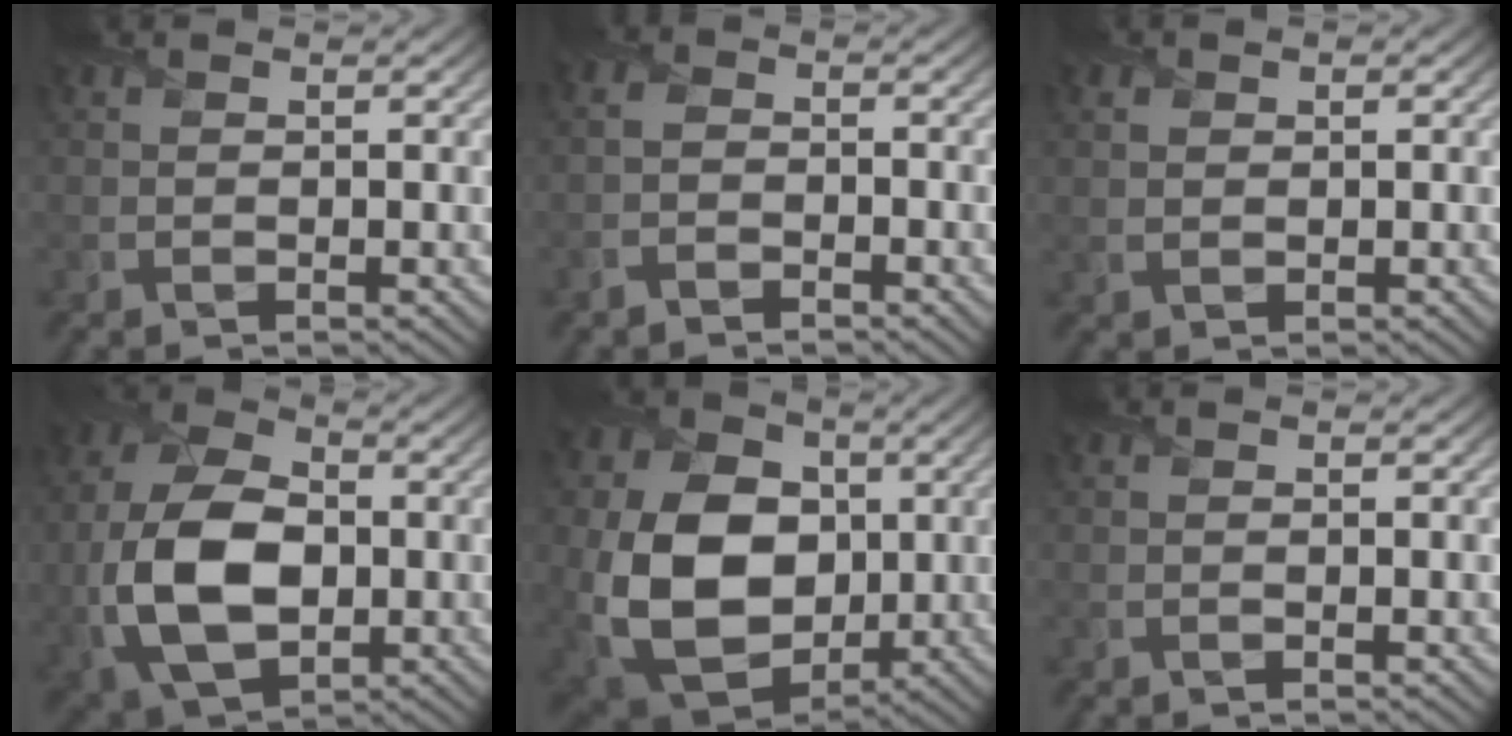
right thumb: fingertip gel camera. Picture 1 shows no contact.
{"total": 2.5, "force": [-1.7, 1.3, 1.3], "torque": [-0.031, -0.001, -0.044]}
{"total": 1.9, "force": [0.7, 1.4, 1.1], "torque": [-0.026, 0.000, 0.015]}
{"total": 14.1, "force": [-2.0, 9.1, 10.5], "torque": [-0.251, -0.014, -0.043]}
{"total": 17.1, "force": [-0.8, 12.6, 11.6], "torque": [-0.253, -0.018, -0.007]}
{"total": 0.0}